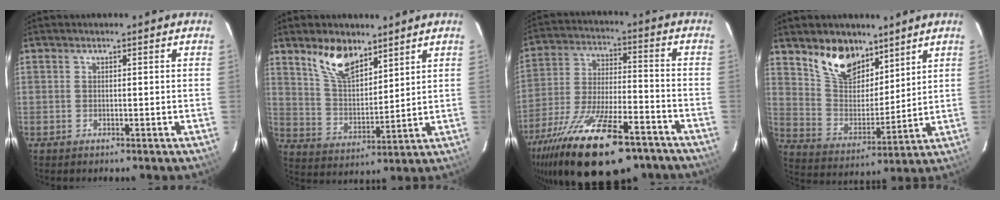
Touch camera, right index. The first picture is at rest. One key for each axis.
{"total": 10.1, "fx": 7.1, "fy": 4.4, "fz": 5.6, "tx": -0.102, "ty": 0.008, "tz": 0.141}
{"total": 26.0, "fx": -18.0, "fy": 8.8, "fz": 16.6, "tx": -0.316, "ty": -0.050, "tz": -0.280}
{"total": 12.4, "fx": 8.8, "fy": 6.6, "fz": 5.8, "tx": -0.116, "ty": 0.004, "tz": 0.171}